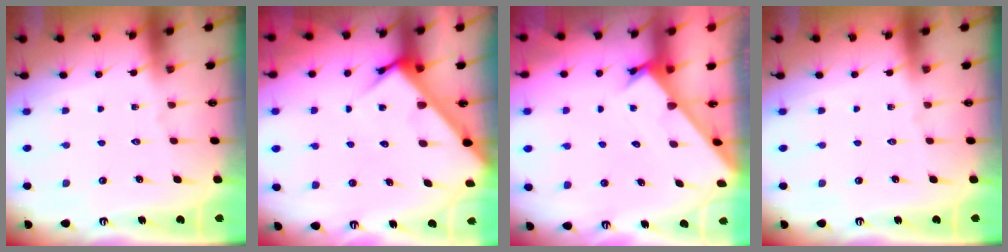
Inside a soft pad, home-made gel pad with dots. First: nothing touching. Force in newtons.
{"total": 5.1, "press": 5.0, "slide": 0.4}
{"total": 2.2, "press": 2.2, "slide": 0.1}
{"total": 0.0}